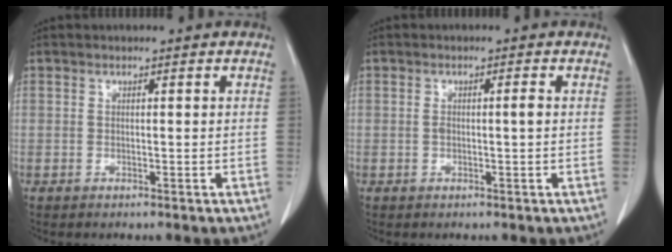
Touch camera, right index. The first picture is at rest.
{"total": 1.8, "force": [0.0, 0.2, 1.7], "torque": [-0.034, 0.003, 0.002]}